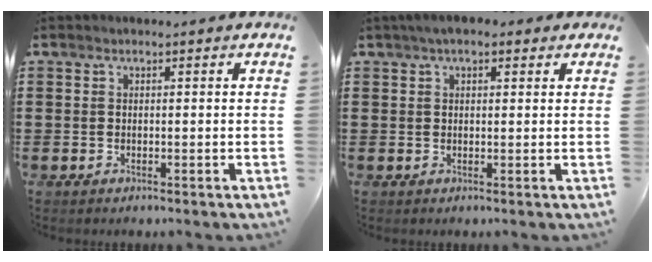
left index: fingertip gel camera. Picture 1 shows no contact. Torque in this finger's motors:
{"motor_torque": [2.14, 0.00, 0.62, 0.08]}